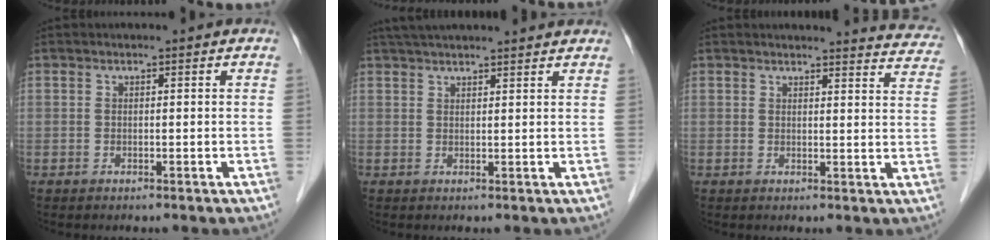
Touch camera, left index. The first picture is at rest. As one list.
[{"total": 12.5, "force": [11.3, 1.1, 5.2], "torque": [-0.083, 0.041, 0.156]}, {"total": 11.0, "force": [10.9, 1.1, 1.6], "torque": [0.008, -0.048, 0.090]}]